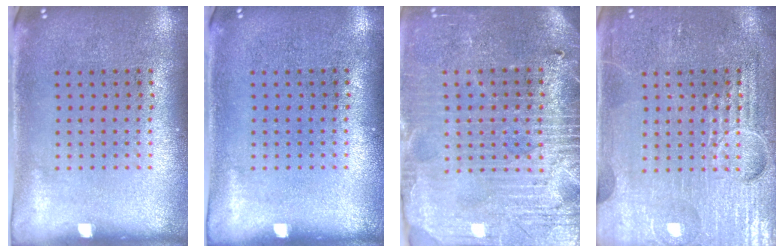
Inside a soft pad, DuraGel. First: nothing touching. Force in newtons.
{"total": 0.0}
{"total": 3.9, "press": 3.6, "slide": 1.5}
{"total": 4.1, "press": 4.0, "slide": 0.5}